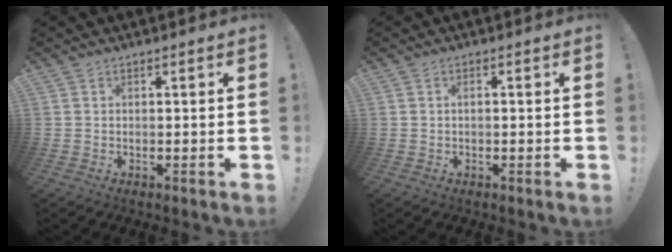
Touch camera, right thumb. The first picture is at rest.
{"total": 0.7, "force": [-0.2, 0.1, 0.6], "torque": [-0.012, 0.001, -0.003]}